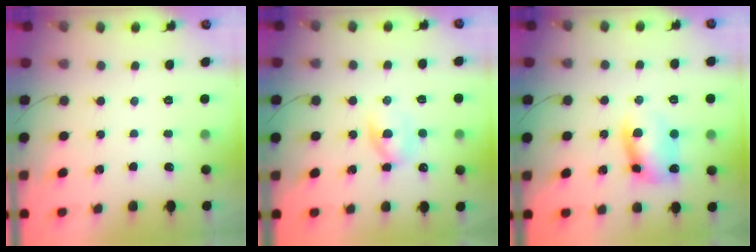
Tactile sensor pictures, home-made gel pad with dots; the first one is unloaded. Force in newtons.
{"total": 6.1, "press": 6.0, "slide": 0.9}
{"total": 8.7, "press": 8.6, "slide": 0.8}